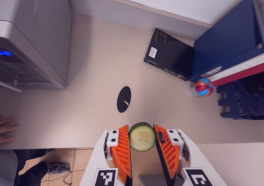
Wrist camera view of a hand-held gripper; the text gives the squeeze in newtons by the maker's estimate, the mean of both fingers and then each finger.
{"total": 7.5, "left": 7.3, "right": 7.8}